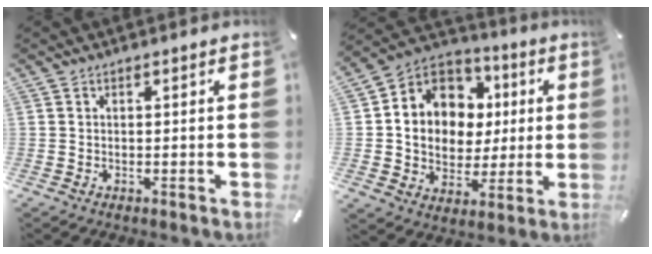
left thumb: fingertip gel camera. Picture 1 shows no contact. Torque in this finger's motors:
{"motor_torque": [1.83, 2.33, 1.02, -0.69, 0.24]}